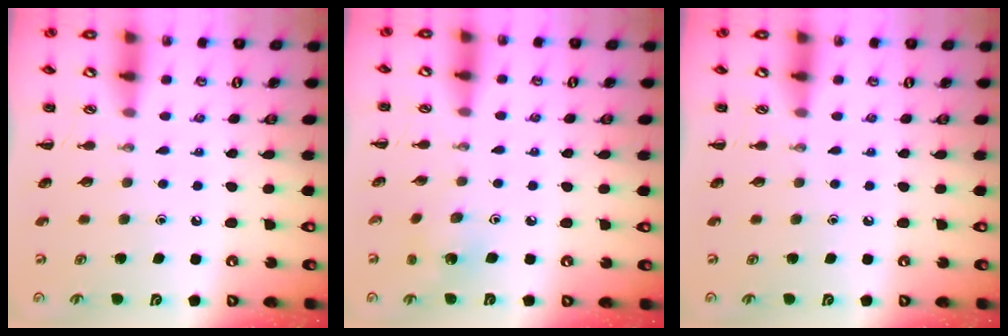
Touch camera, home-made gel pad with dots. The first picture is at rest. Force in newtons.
{"total": 1.8, "press": 1.7, "slide": 0.5}
{"total": 0.0}